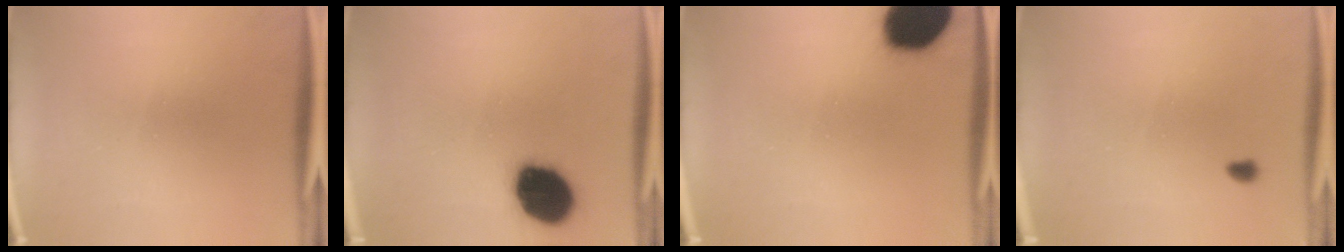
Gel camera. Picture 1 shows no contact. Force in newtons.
{"total": 15.0}
{"total": 19.0}
{"total": 0.9}